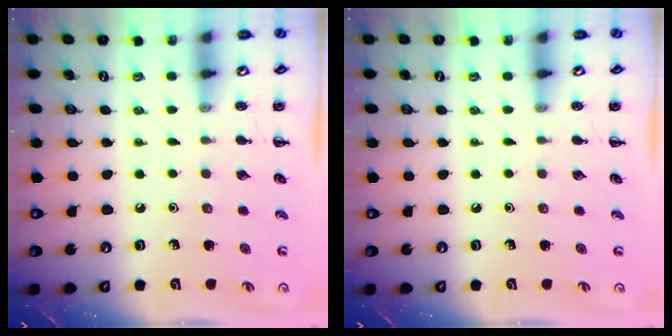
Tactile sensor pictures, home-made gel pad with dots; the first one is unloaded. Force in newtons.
{"total": 0.0}